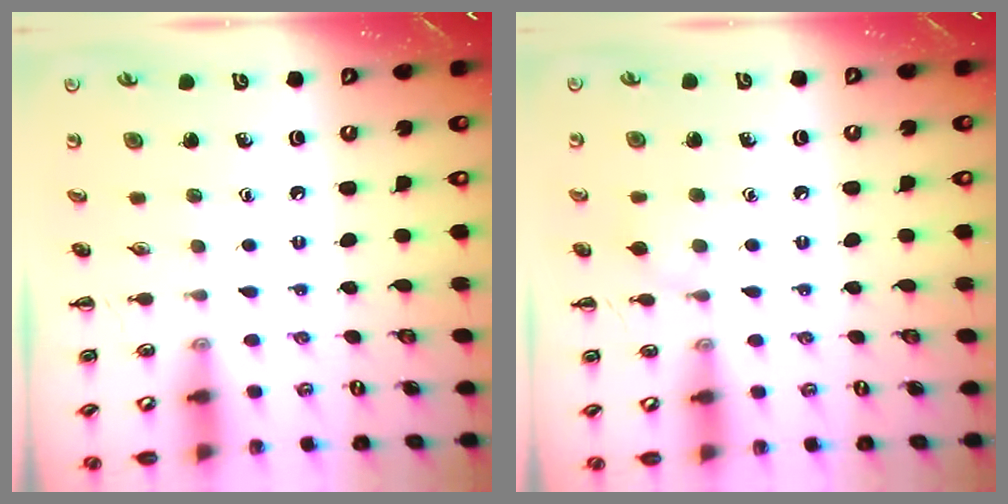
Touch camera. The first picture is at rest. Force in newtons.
{"total": 5.2, "press": 4.8, "slide": 1.9}